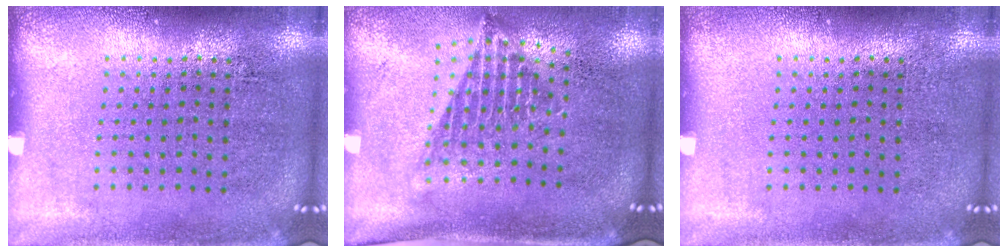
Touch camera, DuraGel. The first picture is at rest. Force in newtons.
{"total": 1.4, "press": 1.1, "slide": 0.9}
{"total": 0.0}